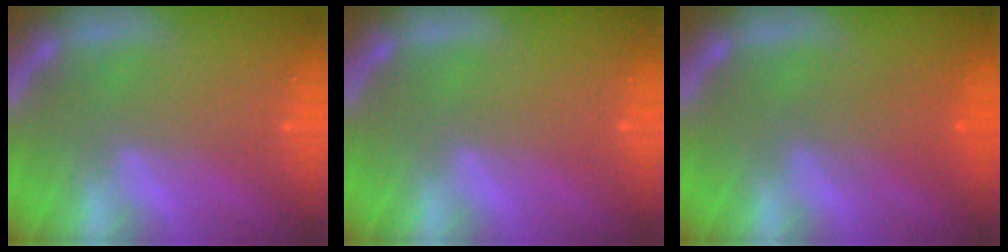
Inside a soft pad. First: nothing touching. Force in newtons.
{"total": 0.0}
{"total": 2.5}